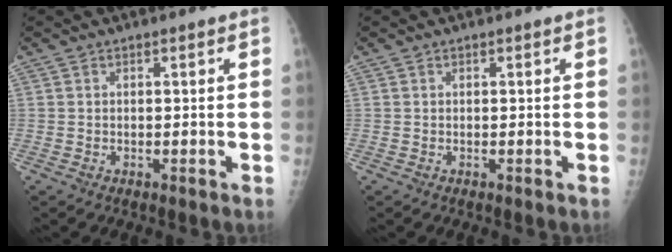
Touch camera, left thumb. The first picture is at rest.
{"total": 0.0}